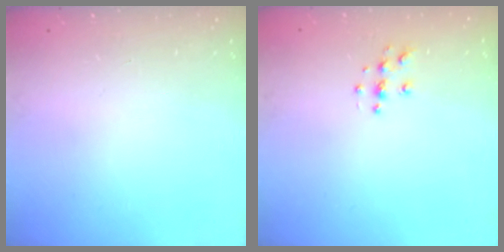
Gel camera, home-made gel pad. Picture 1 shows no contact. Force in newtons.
{"total": 4.6, "press": 4.6, "slide": 0.5}